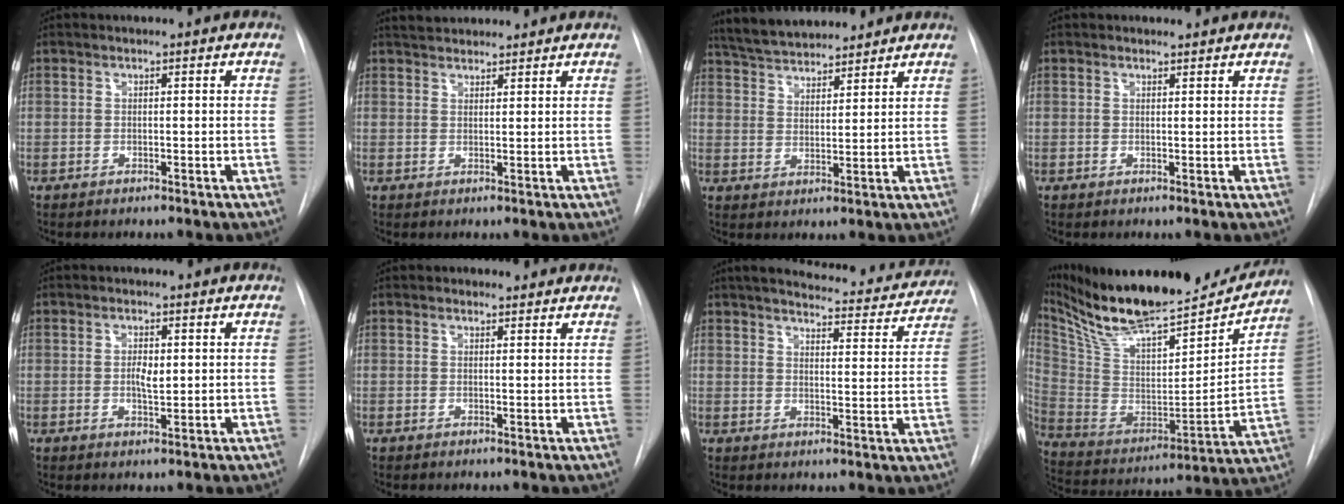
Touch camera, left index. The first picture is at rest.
{"total": 6.7, "force": [6.2, 1.5, 2.1], "torque": [-0.036, 0.035, 0.100]}
{"total": 12.0, "force": [11.0, 2.7, 3.9], "torque": [-0.066, 0.026, 0.183]}
{"total": 1.1, "force": [1.0, 0.3, 0.0], "torque": [-0.009, 0.001, 0.013]}
{"total": 2.7, "force": [0.3, 1.1, 2.4], "torque": [-0.043, -0.002, 0.006]}
{"total": 1.9, "force": [1.6, 0.9, 0.1], "torque": [-0.003, 0.004, 0.015]}
{"total": 16.5, "force": [15.2, 3.2, 5.5], "torque": [-0.061, -0.022, 0.177]}
{"total": 28.0, "force": [24.7, 6.0, 11.8], "torque": [-0.224, -0.033, 0.381]}